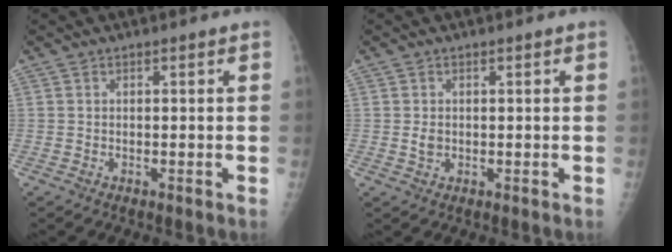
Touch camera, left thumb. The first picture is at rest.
{"total": 1.7, "force": [0.0, 1.3, 1.0], "torque": [-0.014, -0.001, 0.005]}